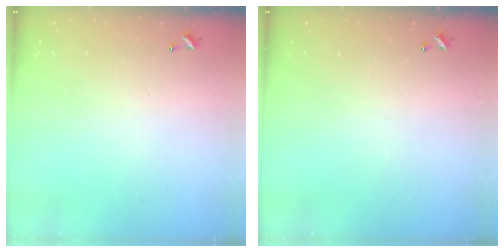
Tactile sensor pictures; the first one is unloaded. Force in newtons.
{"total": 0.0}